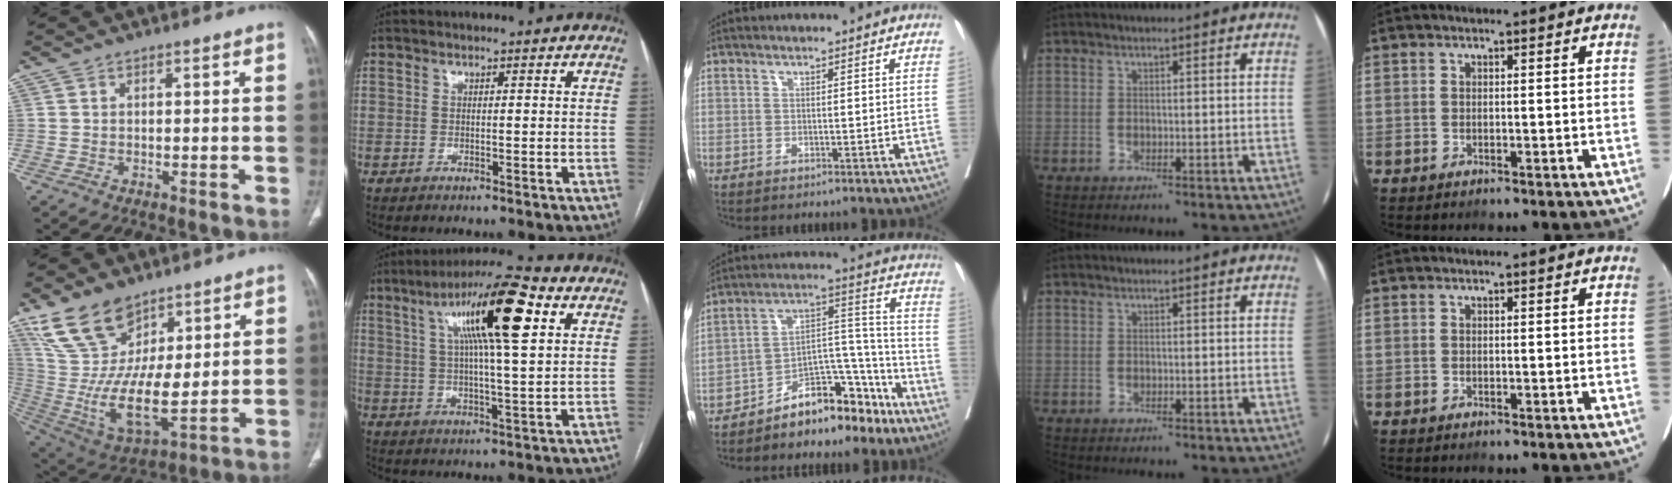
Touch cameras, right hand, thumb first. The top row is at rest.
{"thumb": {"total": 18.1, "force": [9.8, 9.3, 12.1], "torque": [-0.210, -0.048, 0.208]}, "index": {"total": 15.8, "force": [5.7, 1.6, 14.6], "torque": [-0.246, 0.027, 0.087]}, "middle": {"total": 12.0, "force": [-9.6, 4.7, 5.5], "torque": [-0.079, 0.051, -0.159]}}